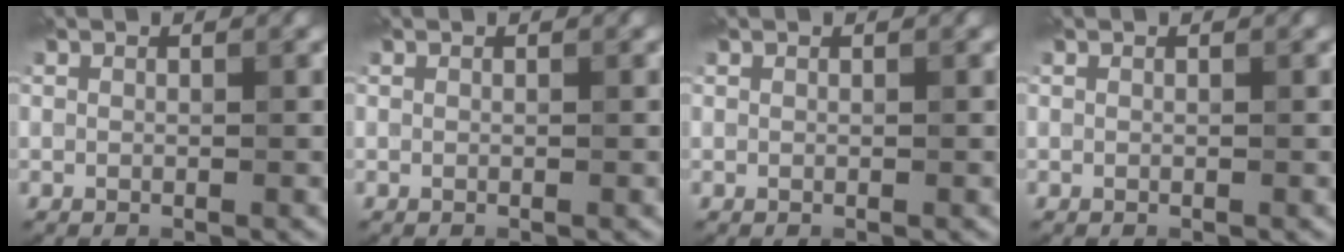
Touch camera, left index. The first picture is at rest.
{"total": 0.0}
{"total": 0.0}
{"total": 0.0}